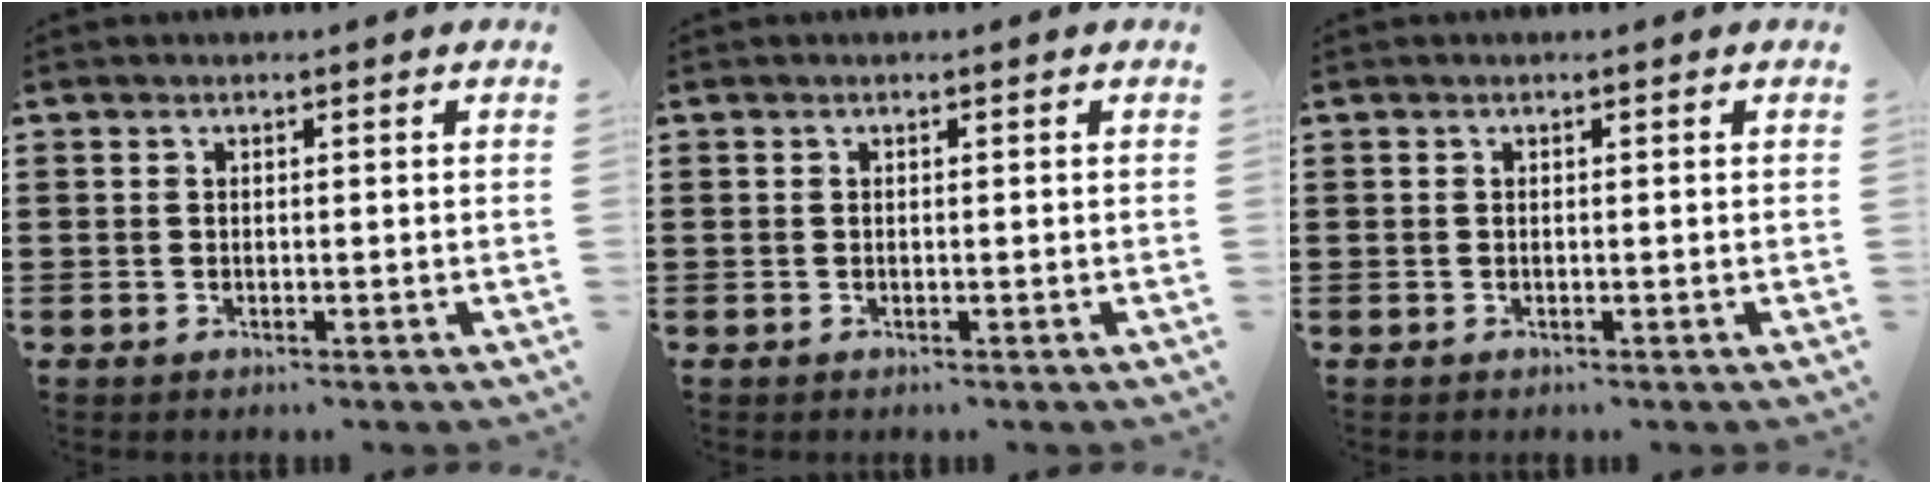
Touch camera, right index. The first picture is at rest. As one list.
[{"total": 0.0}, {"total": 0.0}]